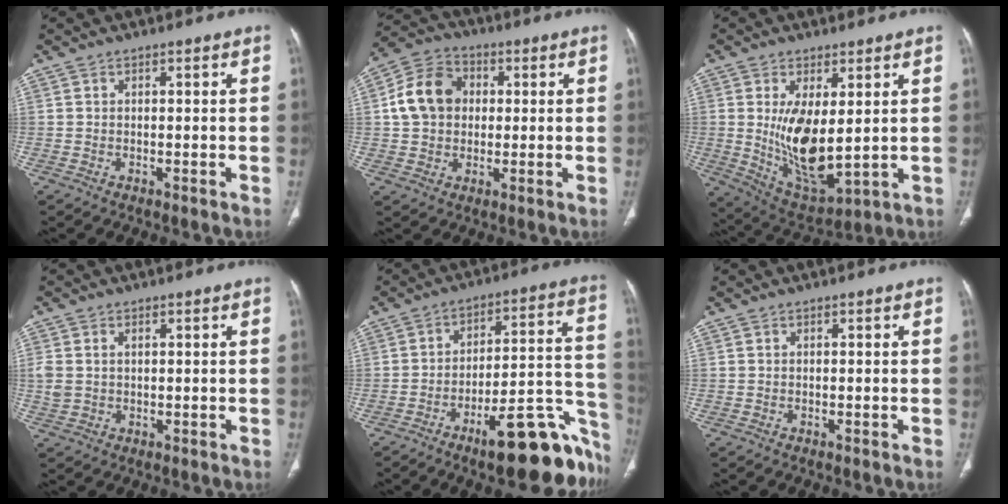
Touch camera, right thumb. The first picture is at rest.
{"total": 11.2, "force": [1.3, 9.0, 6.4], "torque": [-0.101, 0.019, 0.015]}
{"total": 13.3, "force": [1.2, 6.0, 11.8], "torque": [-0.197, -0.030, 0.043]}
{"total": 3.7, "force": [0.6, 2.6, 2.6], "torque": [-0.073, 0.008, 0.018]}
{"total": 20.7, "force": [-12.0, 6.0, 15.8], "torque": [-0.123, 0.104, -0.170]}
{"total": 0.0}